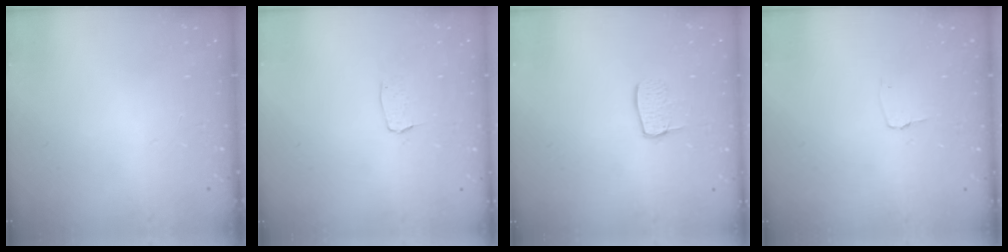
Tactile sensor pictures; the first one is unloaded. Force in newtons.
{"total": 3.0, "press": 3.0, "slide": 0.2}
{"total": 7.0, "press": 7.0, "slide": 0.6}
{"total": 2.7, "press": 2.7, "slide": 0.3}